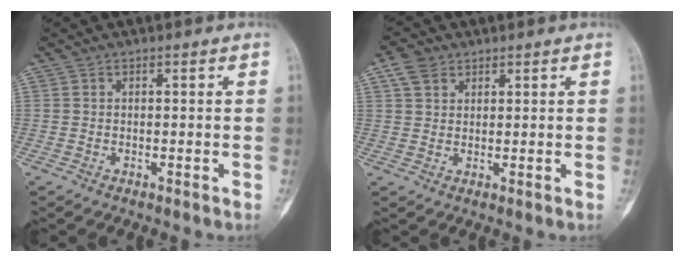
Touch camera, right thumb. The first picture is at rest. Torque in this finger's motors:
{"motor_torque": [-0.64, 0.69, 0.38, 0.22, 0.08]}